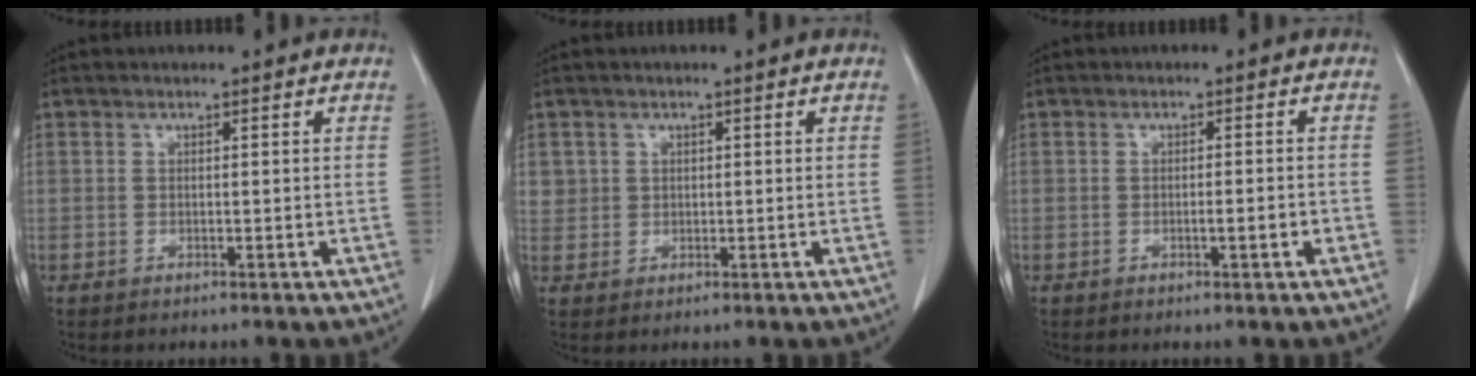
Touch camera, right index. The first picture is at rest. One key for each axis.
{"total": 2.3, "fx": 0.9, "fy": 2.1, "fz": 0.2, "tx": 0.016, "ty": 0.005, "tz": 0.017}
{"total": 1.8, "fx": -0.6, "fy": 0.2, "fz": 1.7, "tx": -0.025, "ty": 0.000, "tz": -0.007}